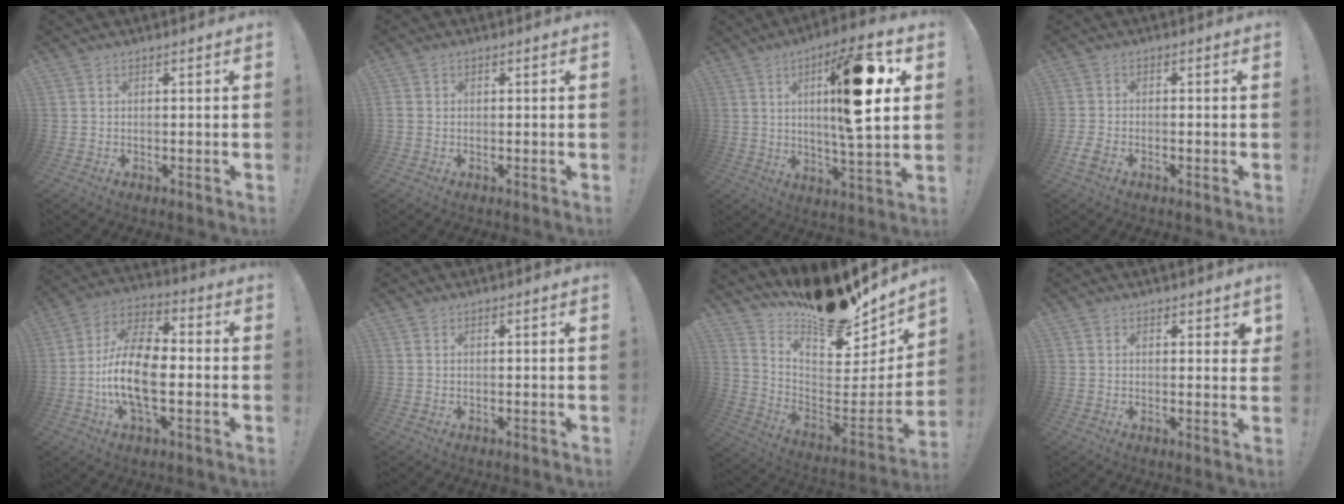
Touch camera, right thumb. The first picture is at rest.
{"total": 1.5, "force": [-0.2, 1.3, 0.7], "torque": [-0.017, 0.006, -0.002]}
{"total": 19.1, "force": [5.6, 4.4, 17.7], "torque": [-0.261, -0.016, 0.068]}
{"total": 3.8, "force": [-2.2, 1.9, 2.4], "torque": [-0.058, 0.000, -0.041]}
{"total": 16.3, "force": [-3.5, 8.2, 13.7], "torque": [-0.267, 0.011, -0.061]}
{"total": 0.0}
{"total": 16.6, "force": [13.9, 5.5, 7.3], "torque": [-0.092, -0.130, 0.229]}
{"total": 1.8, "force": [1.2, 1.2, 0.7], "torque": [0.001, -0.005, 0.020]}